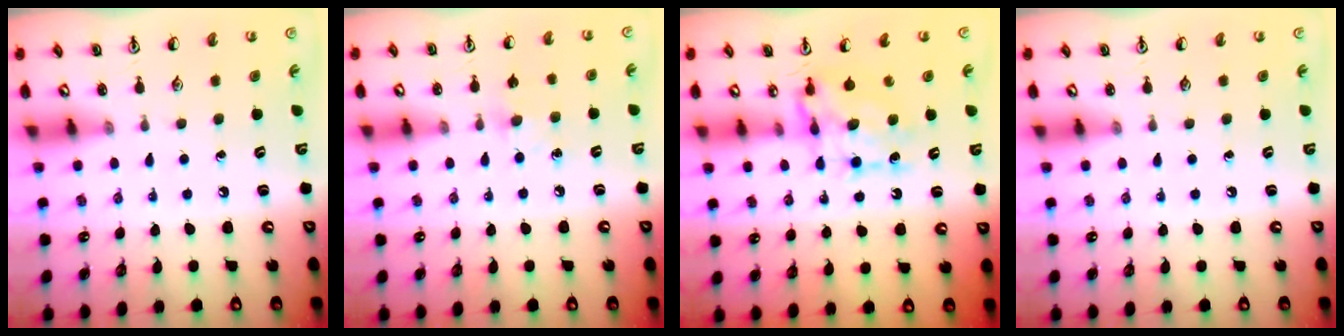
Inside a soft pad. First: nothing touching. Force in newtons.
{"total": 8.0, "press": 8.0, "slide": 0.9}
{"total": 8.4, "press": 8.4, "slide": 0.5}
{"total": 0.0}